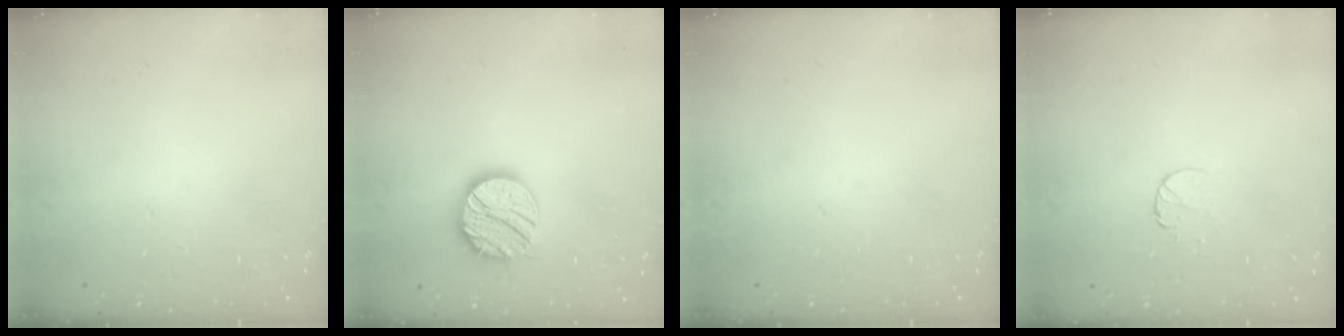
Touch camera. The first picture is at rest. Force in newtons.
{"total": 15.5, "press": 15.5, "slide": 1.2}
{"total": 0.0}
{"total": 5.5, "press": 5.5, "slide": 0.5}